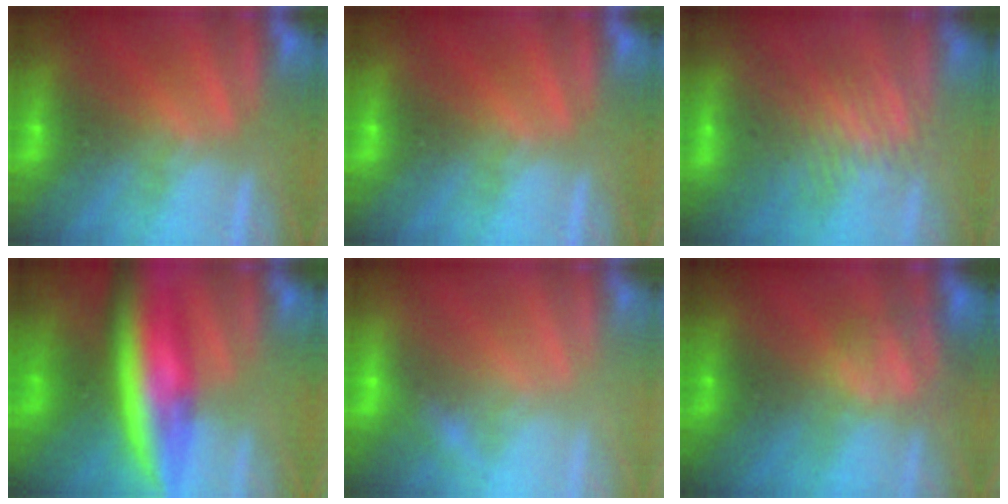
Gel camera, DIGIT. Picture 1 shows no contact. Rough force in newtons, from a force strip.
{"total": 0.0}
{"total": 2.9}
{"total": 9.0}
{"total": 2.4}
{"total": 2.3}